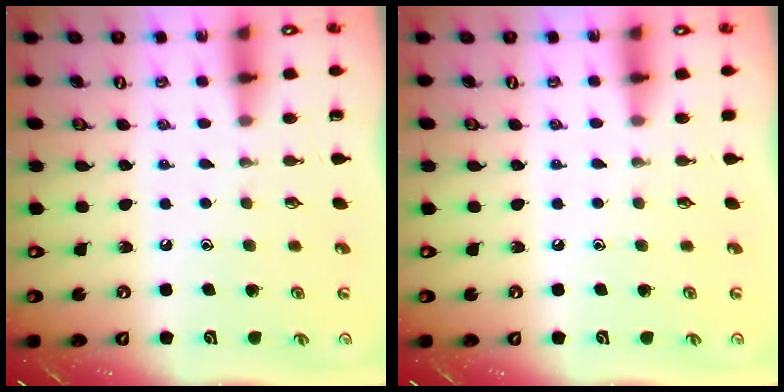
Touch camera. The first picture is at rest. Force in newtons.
{"total": 2.3, "press": 2.2, "slide": 0.4}